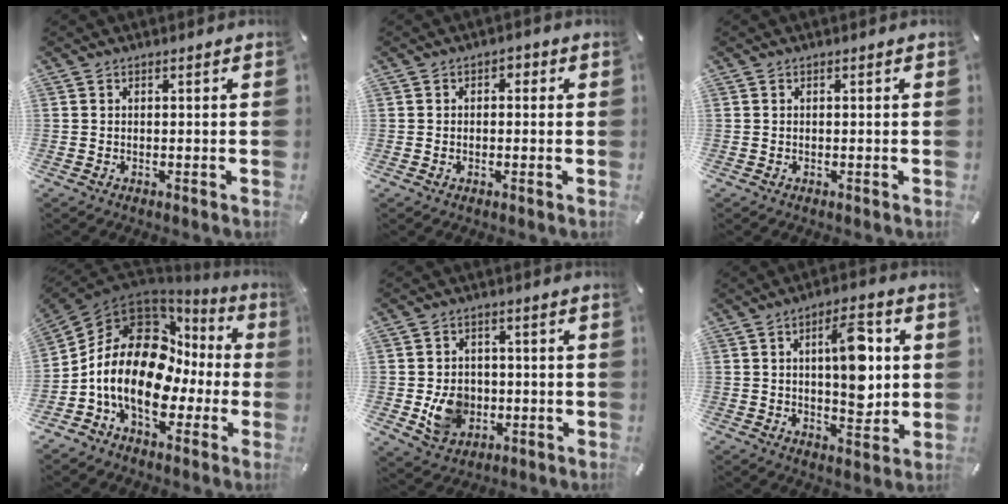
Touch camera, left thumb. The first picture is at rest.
{"total": 1.9, "force": [-0.7, 1.4, 1.1], "torque": [-0.013, 0.005, -0.017]}
{"total": 0.0}
{"total": 19.4, "force": [-0.4, 13.9, 13.6], "torque": [-0.264, -0.010, -0.008]}
{"total": 8.7, "force": [-1.5, 7.5, 4.0], "torque": [-0.061, 0.007, -0.023]}
{"total": 13.4, "force": [2.4, 6.5, 11.4], "torque": [-0.161, -0.005, 0.035]}